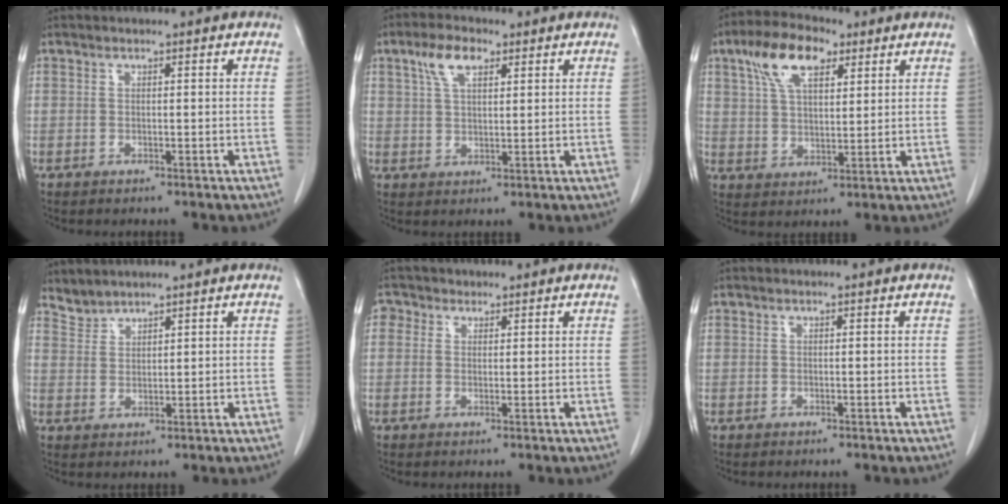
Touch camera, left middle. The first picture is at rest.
{"total": 5.6, "force": [3.0, 2.4, 4.1], "torque": [-0.086, 0.012, 0.058]}
{"total": 10.2, "force": [5.5, 4.4, 7.4], "torque": [-0.149, 0.024, 0.104]}
{"total": 2.5, "force": [2.5, 0.4, -0.5], "torque": [0.009, 0.006, 0.054]}
{"total": 2.4, "force": [1.2, 2.0, 0.3], "torque": [0.001, 0.007, 0.016]}
{"total": 0.0}